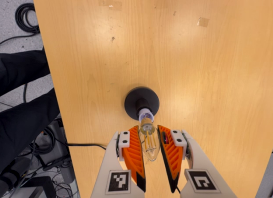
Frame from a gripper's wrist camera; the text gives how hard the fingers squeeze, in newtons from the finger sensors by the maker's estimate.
{"total": 14.2, "left": 15.4, "right": 13.0}